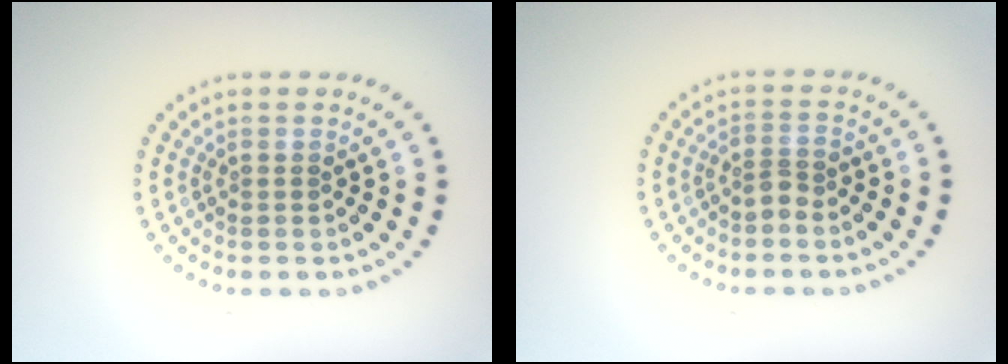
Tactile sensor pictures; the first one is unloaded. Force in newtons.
{"total": 1.5, "press": 1.1, "slide": 1.0}